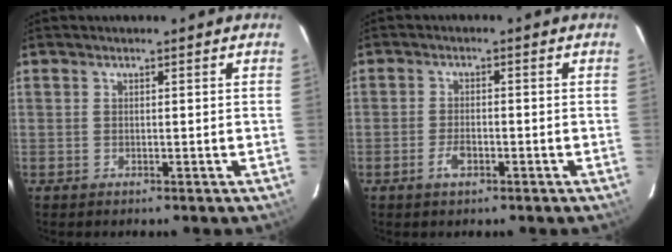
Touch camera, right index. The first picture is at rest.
{"total": 3.0, "force": [-1.6, 1.4, 2.1], "torque": [-0.046, 0.001, -0.031]}